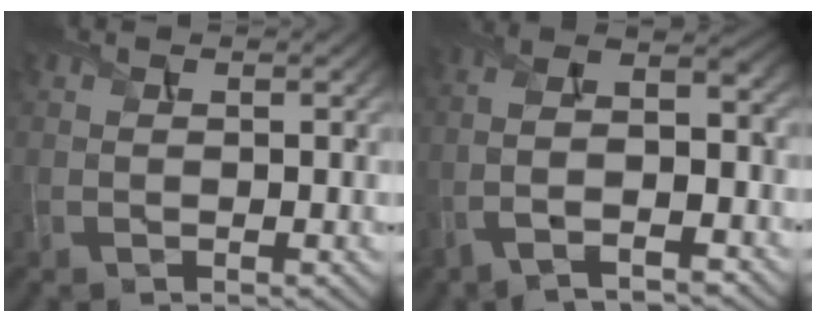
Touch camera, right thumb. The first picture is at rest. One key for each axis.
{"total": 10.4, "fx": -4.9, "fy": 4.0, "fz": 8.2, "tx": -0.165, "ty": -0.003, "tz": -0.093}